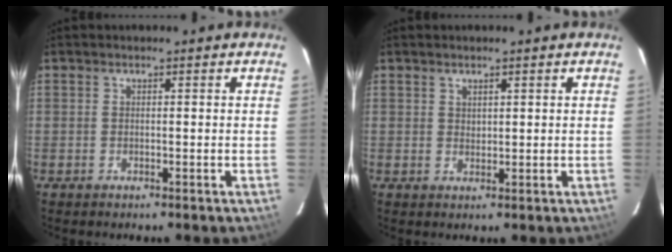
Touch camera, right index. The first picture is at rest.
{"total": 1.4, "force": [1.0, 0.8, 0.4], "torque": [-0.004, 0.002, 0.019]}